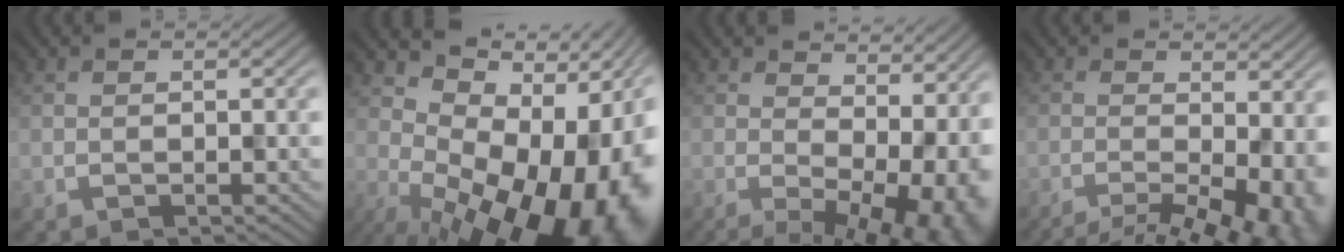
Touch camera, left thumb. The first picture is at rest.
{"total": 18.3, "force": [-2.0, 9.7, 15.4], "torque": [-0.174, -0.017, -0.003]}
{"total": 12.2, "force": [0.1, 6.1, 10.6], "torque": [-0.125, -0.020, 0.041]}
{"total": 8.5, "force": [-3.6, 2.8, 7.2], "torque": [-0.090, -0.015, -0.036]}